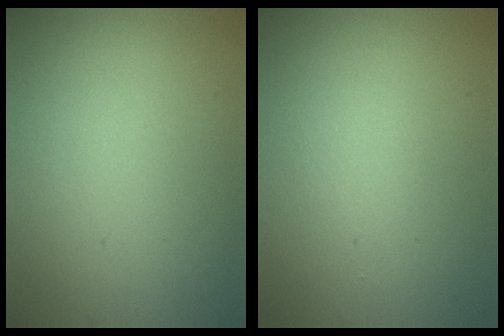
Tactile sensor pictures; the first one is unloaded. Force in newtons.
{"total": 0.9, "press": 0.9, "slide": 0.1}